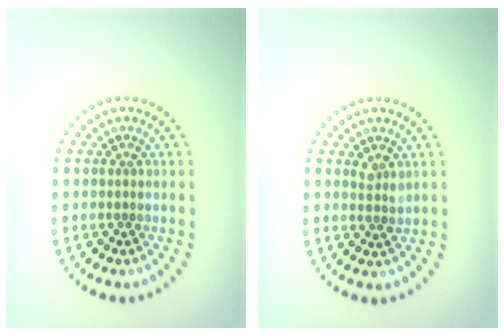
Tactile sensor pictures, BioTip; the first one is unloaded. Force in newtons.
{"total": 1.2, "press": 1.1, "slide": 0.4}